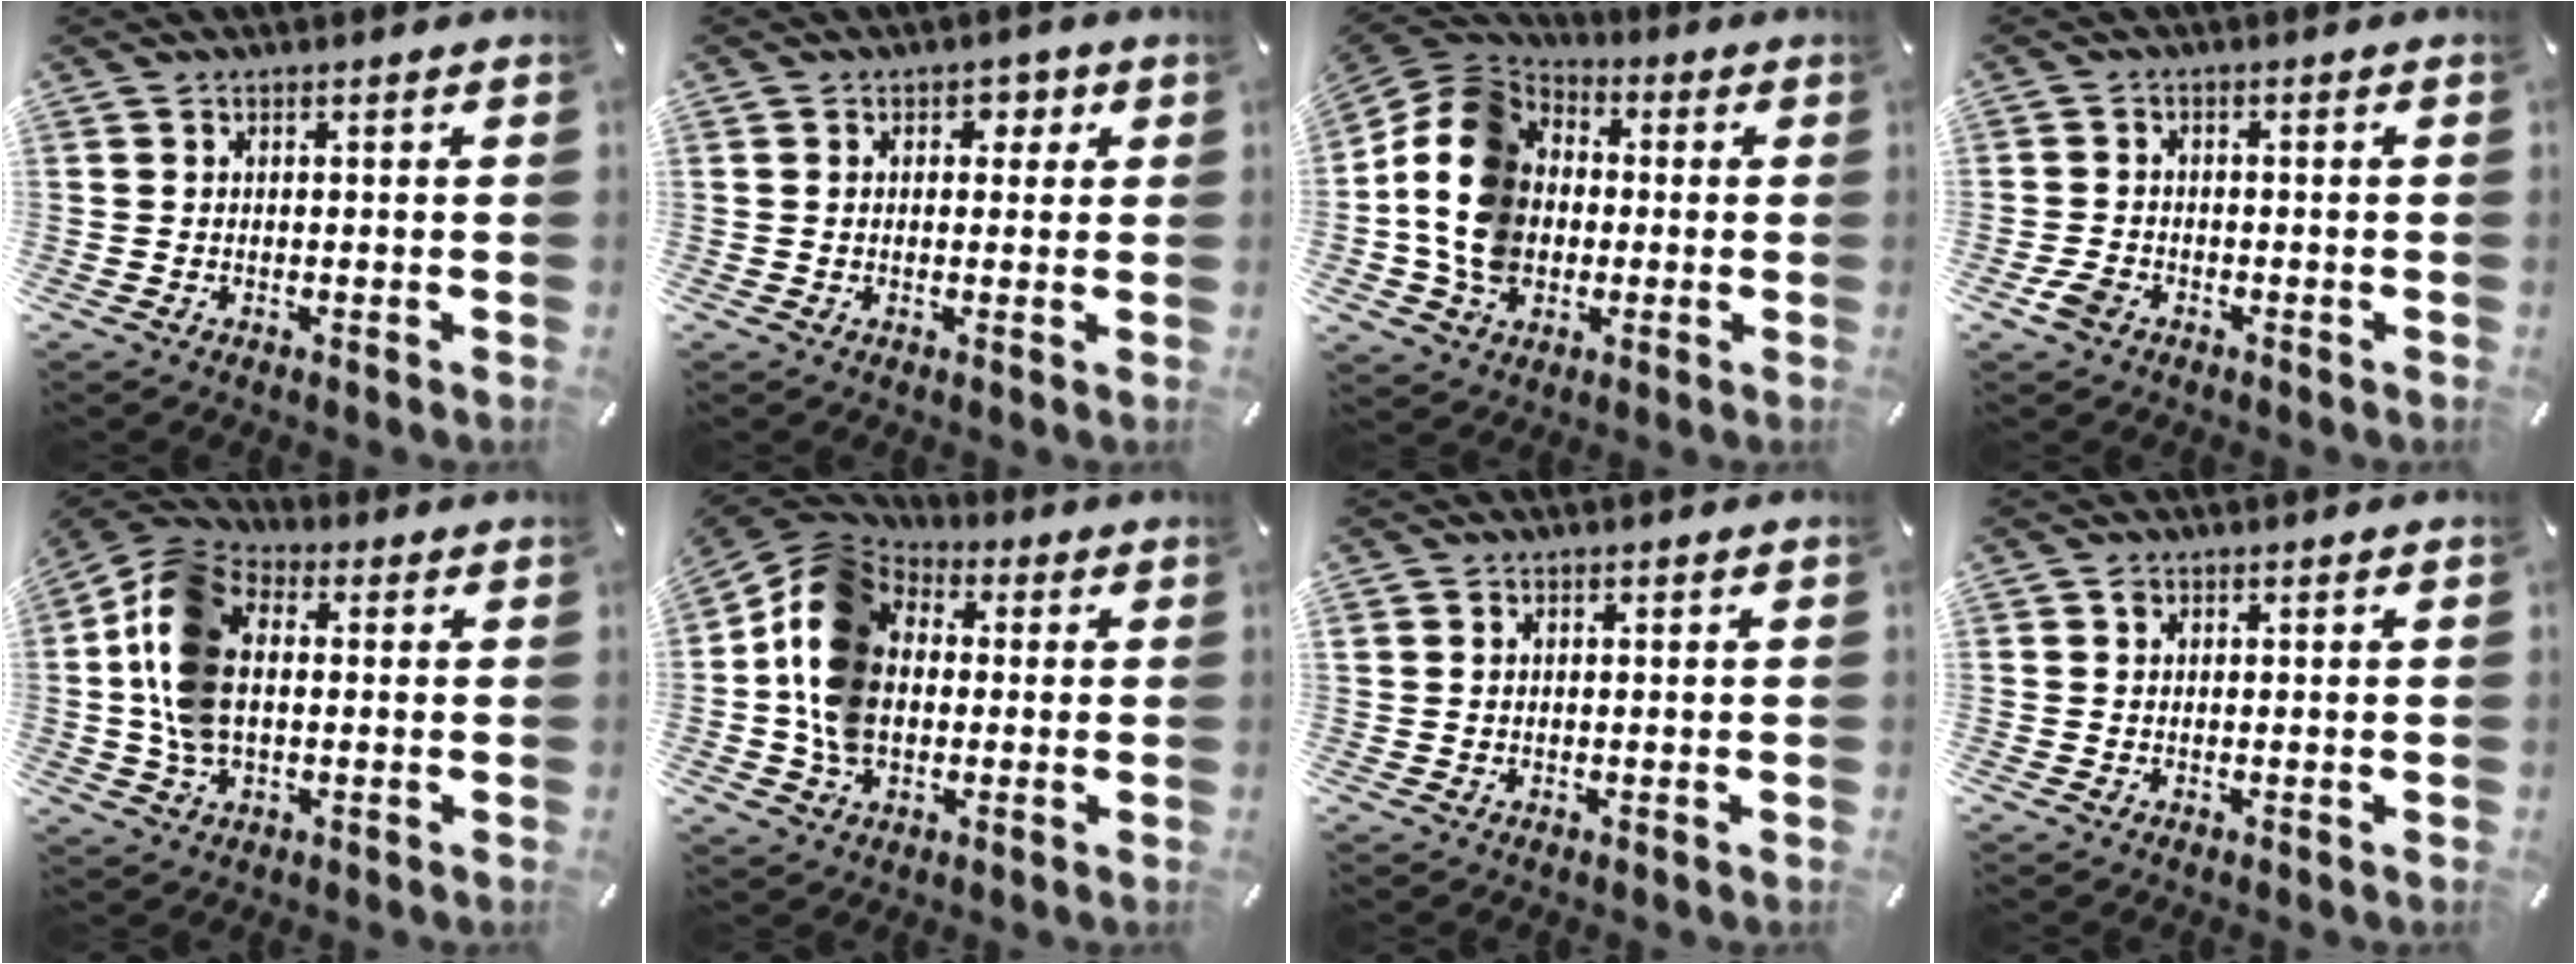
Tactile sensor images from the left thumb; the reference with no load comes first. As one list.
[{"total": 3.5, "force": [0.5, 2.7, 2.2], "torque": [-0.014, -0.004, -0.002]}, {"total": 16.4, "force": [-2.3, 13.9, 8.4], "torque": [-0.192, 0.031, -0.042]}, {"total": 3.6, "force": [-2.0, 2.4, 1.7], "torque": [-0.047, 0.002, -0.042]}, {"total": 14.5, "force": [-0.1, 10.1, 10.4], "torque": [-0.234, 0.015, 0.000]}, {"total": 14.1, "force": [-1.1, 11.5, 8.0], "torque": [-0.182, 0.023, -0.020]}, {"total": 0.9, "force": [0.2, 0.8, 0.2], "torque": [-0.004, 0.005, 0.003]}, {"total": 0.8, "force": [0.3, 0.7, 0.3], "torque": [-0.005, 0.003, 0.005]}]